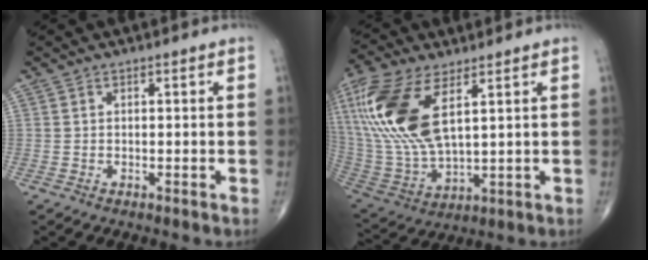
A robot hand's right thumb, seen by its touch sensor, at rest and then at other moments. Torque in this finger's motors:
{"motor_torque": [-1.03, 2.22, 1.98, 0.79, 0.69]}